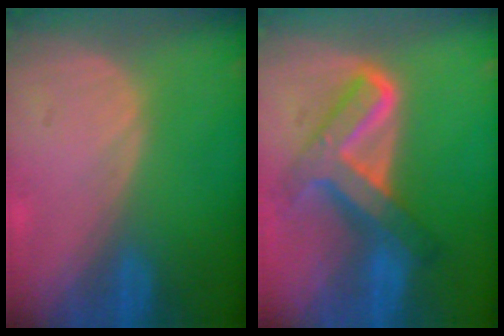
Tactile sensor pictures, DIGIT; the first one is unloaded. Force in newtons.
{"total": 8.4, "press": 8.3, "slide": 0.7}